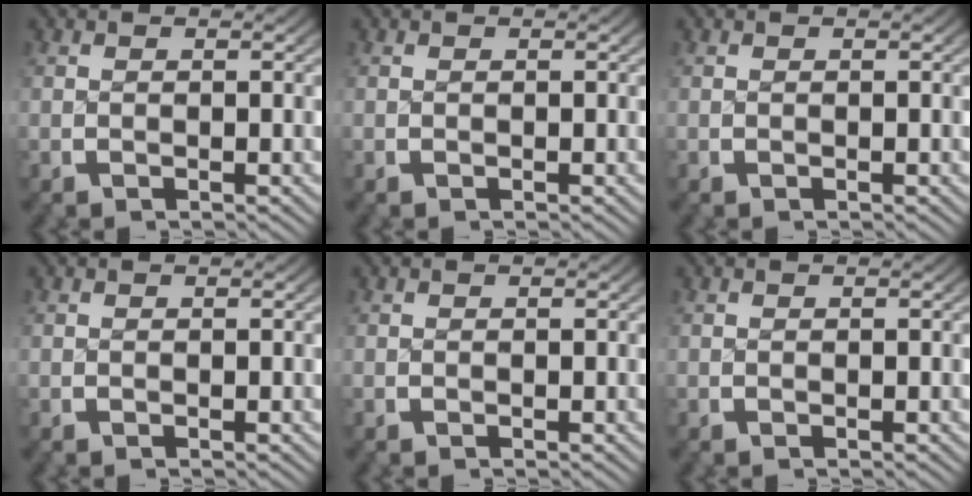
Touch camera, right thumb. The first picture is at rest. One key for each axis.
{"total": 0.0}
{"total": 0.0}
{"total": 0.0}
{"total": 0.0}
{"total": 0.0}